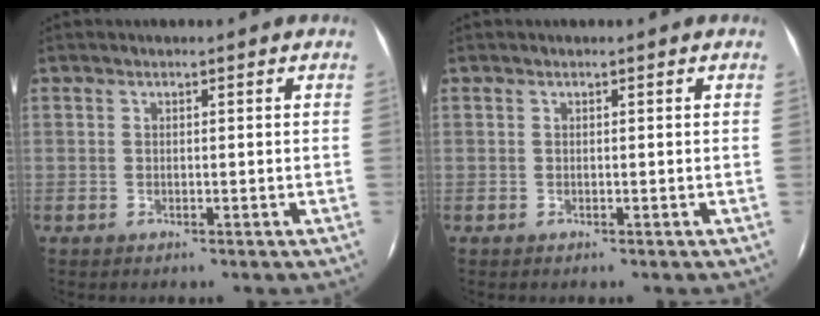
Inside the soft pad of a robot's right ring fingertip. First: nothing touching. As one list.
[{"total": 0.0}]